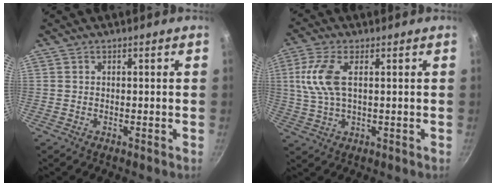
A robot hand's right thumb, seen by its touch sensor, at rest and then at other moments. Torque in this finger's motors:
{"motor_torque": [-0.56, 0.91, 0.18, -0.21, 0.32]}